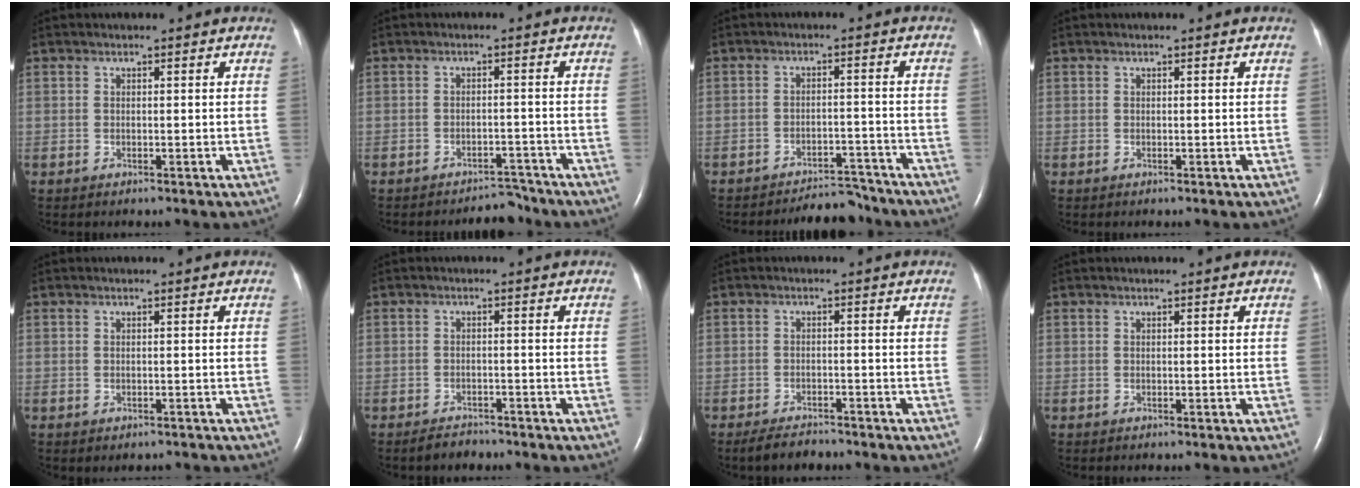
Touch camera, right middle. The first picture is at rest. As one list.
[{"total": 3.6, "force": [-3.5, 0.8, -0.1], "torque": [0.004, 0.000, -0.051]}, {"total": 6.1, "force": [-6.0, 1.1, 0.2], "torque": [0.001, 0.007, -0.090]}, {"total": 0.0}, {"total": 1.1, "force": [-0.8, 0.6, 0.3], "torque": [-0.006, -0.001, -0.008]}, {"total": 2.4, "force": [-2.1, 0.9, 0.5], "torque": [-0.018, -0.001, -0.031]}, {"total": 3.7, "force": [-3.3, 1.1, 1.3], "torque": [-0.030, -0.006, -0.054]}, {"total": 0.0}]